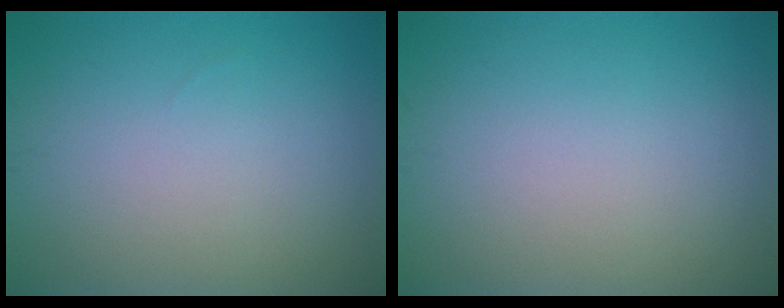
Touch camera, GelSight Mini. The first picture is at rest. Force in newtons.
{"total": 0.0}